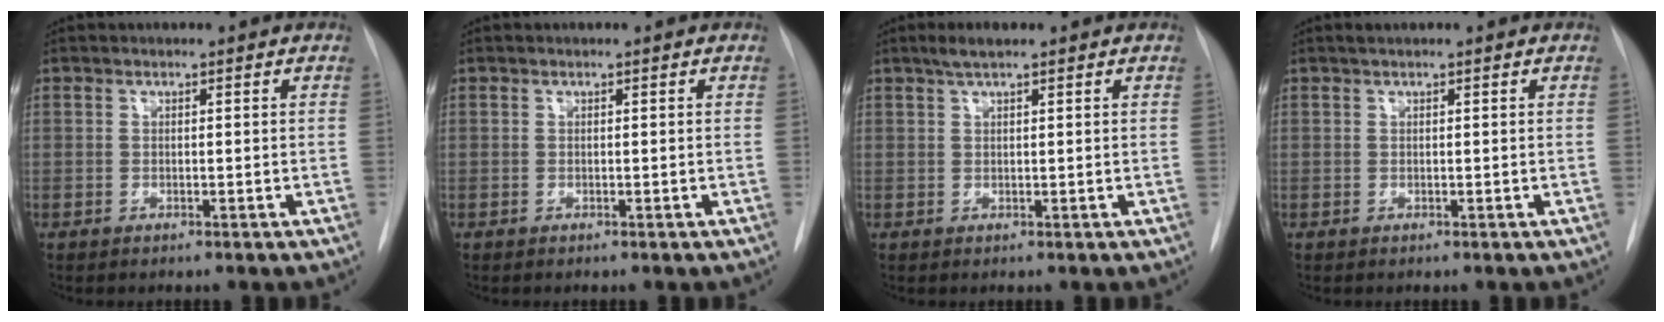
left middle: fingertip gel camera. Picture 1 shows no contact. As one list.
[{"total": 0.0}, {"total": 2.5, "force": [1.8, 0.3, 1.8], "torque": [-0.039, 0.007, 0.033]}, {"total": 0.7, "force": [0.5, 0.0, 0.4], "torque": [-0.011, 0.007, 0.010]}]